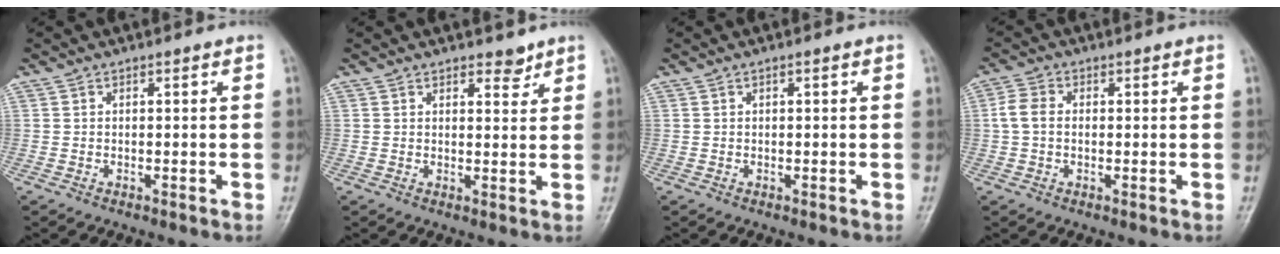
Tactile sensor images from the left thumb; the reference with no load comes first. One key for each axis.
{"total": 2.8, "fx": 2.2, "fy": 1.3, "fz": 1.2, "tx": -0.001, "ty": -0.014, "tz": 0.031}
{"total": 0.7, "fx": 0.2, "fy": 0.2, "fz": 0.7, "tx": -0.015, "ty": 0.002, "tz": 0.003}
{"total": 4.0, "fx": 0.3, "fy": 2.8, "fz": 2.8, "tx": -0.062, "ty": 0.012, "tz": -0.001}